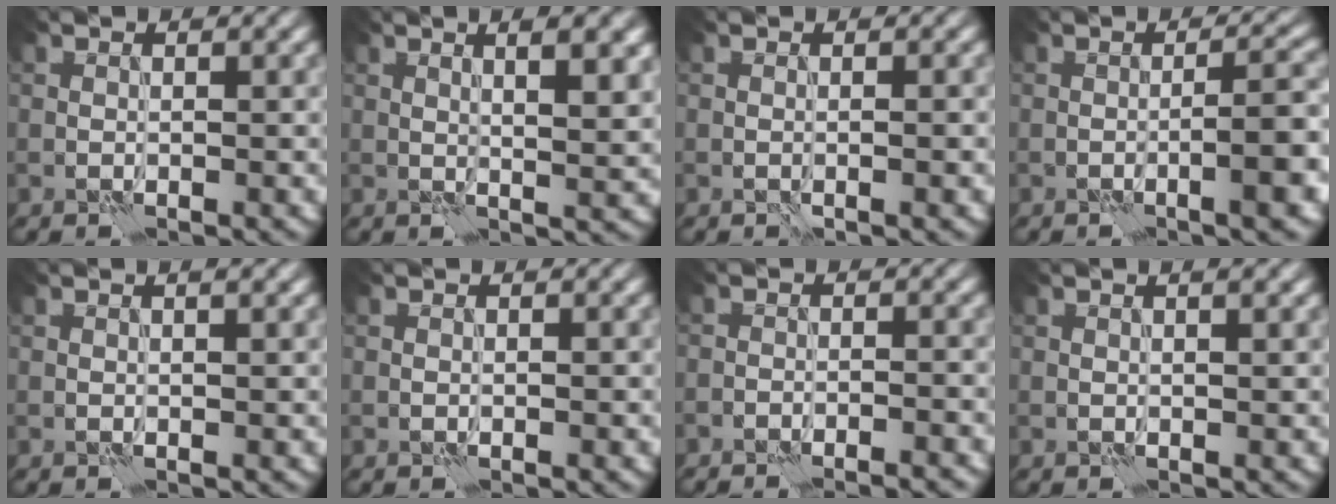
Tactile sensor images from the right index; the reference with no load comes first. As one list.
[{"total": 6.2, "force": [2.5, 2.0, 5.4], "torque": [-0.046, 0.020, 0.025]}, {"total": 1.0, "force": [-0.2, 0.2, 0.9], "torque": [-0.010, -0.002, -0.004]}, {"total": 4.6, "force": [-1.3, 1.0, 4.3], "torque": [-0.055, 0.011, -0.023]}, {"total": 0.9, "force": [0.6, 0.2, 0.7], "torque": [-0.011, -0.001, 0.003]}, {"total": 0.0}, {"total": 4.2, "force": [-4.1, 0.7, 0.7], "torque": [0.003, 0.013, -0.051]}, {"total": 1.3, "force": [0.7, 0.3, 1.0], "torque": [-0.014, 0.000, 0.004]}]